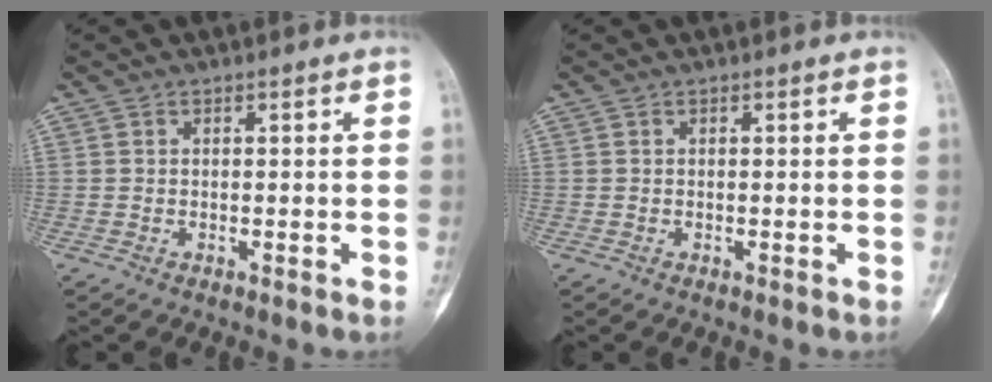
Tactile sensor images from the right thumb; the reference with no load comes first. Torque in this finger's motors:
{"motor_torque": [0.00, 0.00, 0.06, -0.02, 0.02]}